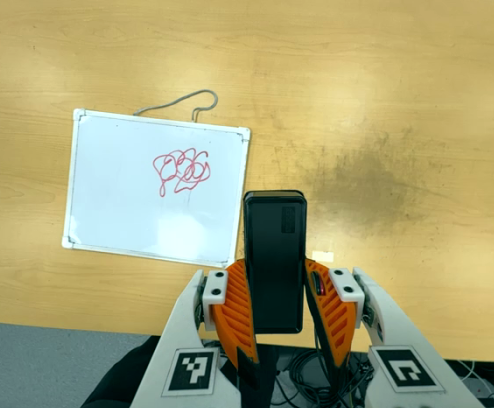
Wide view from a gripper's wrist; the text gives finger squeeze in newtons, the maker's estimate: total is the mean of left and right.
{"total": 5.0, "left": 3.6, "right": 6.3}